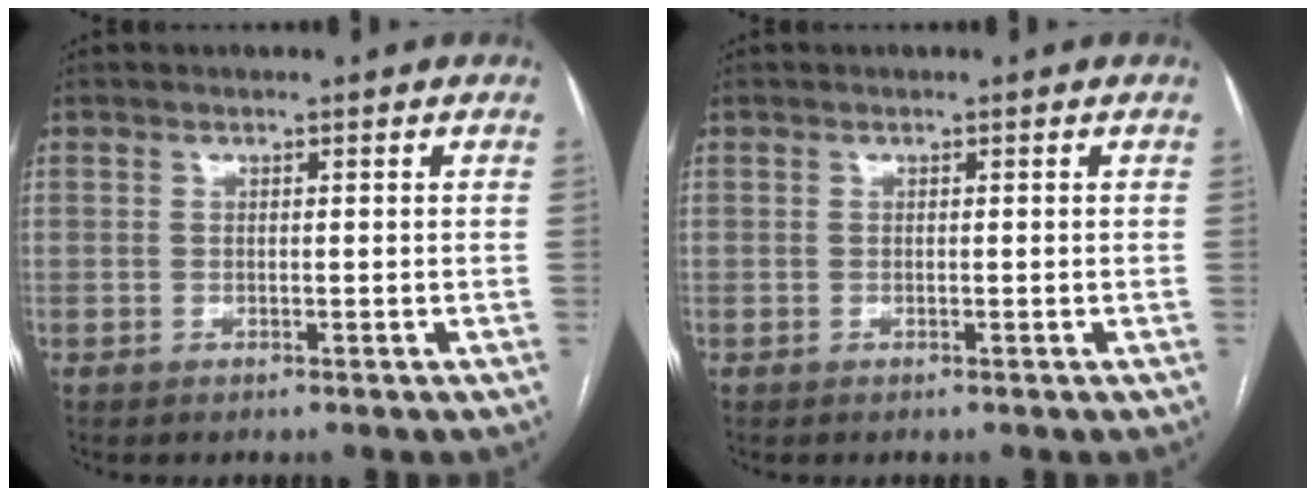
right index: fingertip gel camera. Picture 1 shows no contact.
{"total": 0.0}